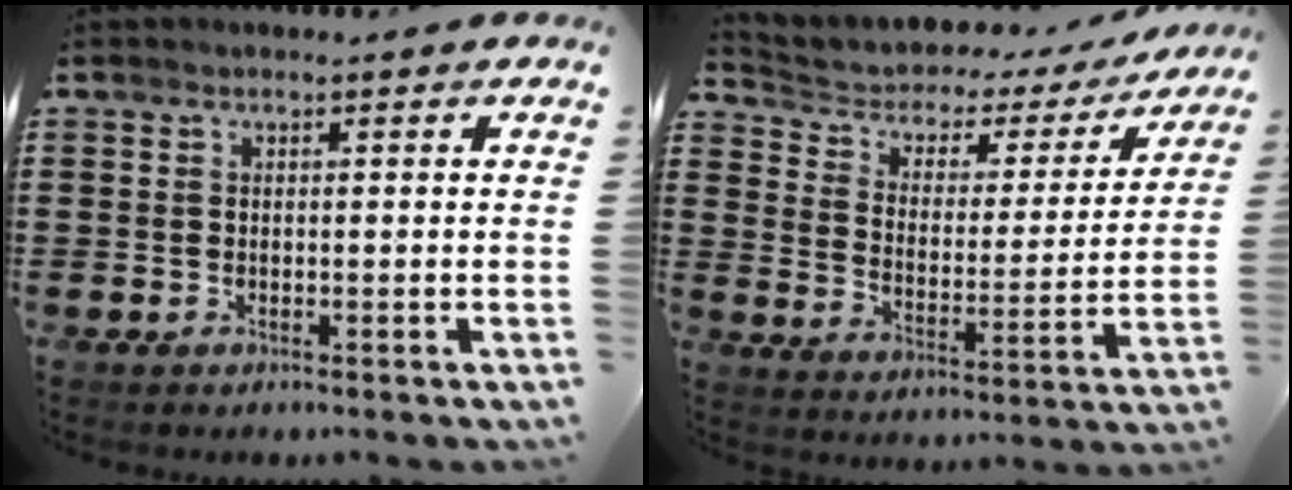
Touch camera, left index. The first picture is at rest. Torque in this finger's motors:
{"motor_torque": [1.38, -0.76, 0.48, 0.06]}